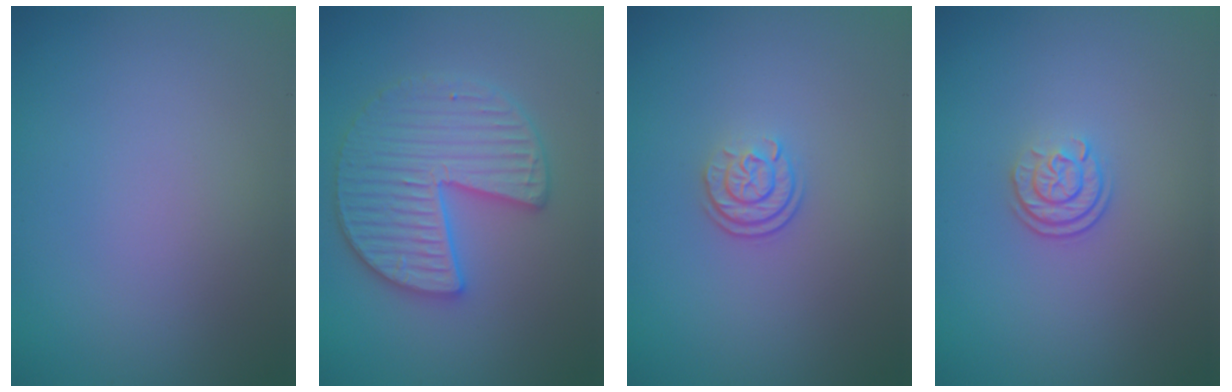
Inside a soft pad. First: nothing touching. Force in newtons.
{"total": 6.0, "press": 5.9, "slide": 0.9}
{"total": 2.3, "press": 1.7, "slide": 1.5}
{"total": 2.3, "press": 1.7, "slide": 1.5}